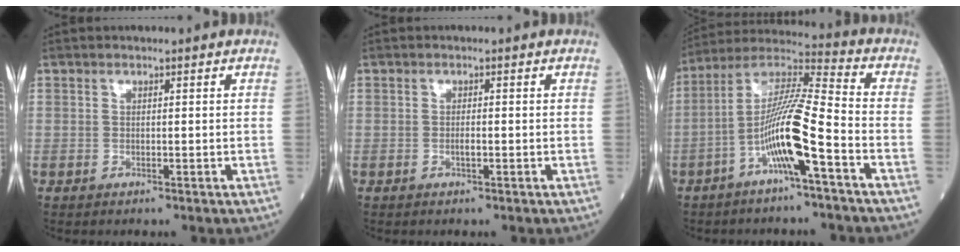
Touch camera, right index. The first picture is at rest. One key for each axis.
{"total": 1.0, "fx": -0.3, "fy": 0.1, "fz": 0.9, "tx": -0.020, "ty": -0.001, "tz": -0.006}
{"total": 12.4, "fx": -4.7, "fy": 0.2, "fz": 11.5, "tx": -0.224, "ty": 0.013, "tz": -0.095}